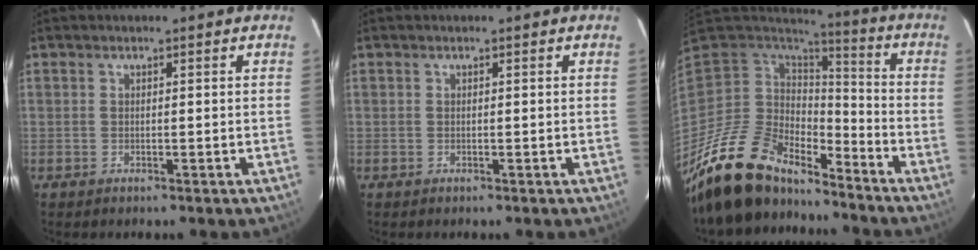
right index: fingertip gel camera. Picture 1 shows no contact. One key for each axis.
{"total": 0.0}
{"total": 19.4, "fx": -16.3, "fy": 7.2, "fz": 7.7, "tx": -0.166, "ty": -0.018, "tz": -0.287}